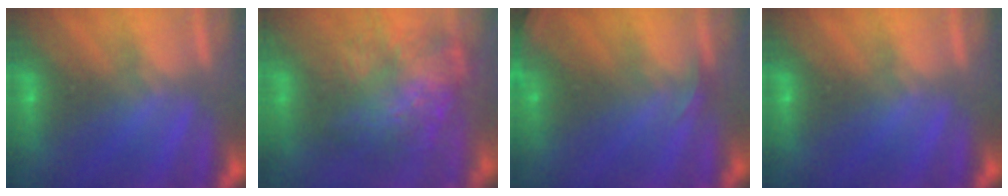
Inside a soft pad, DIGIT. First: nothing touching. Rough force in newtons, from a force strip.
{"total": 7.2}
{"total": 2.7}
{"total": 0.0}